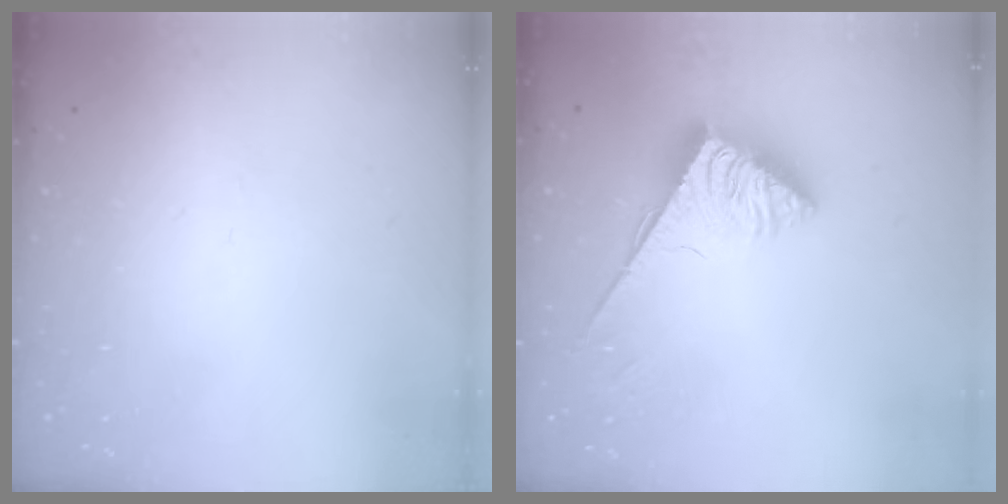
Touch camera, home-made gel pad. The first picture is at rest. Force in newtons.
{"total": 3.6, "press": 3.5, "slide": 0.6}